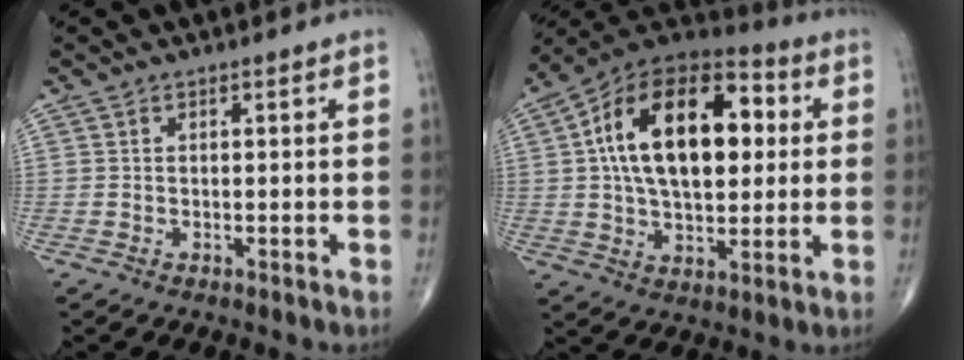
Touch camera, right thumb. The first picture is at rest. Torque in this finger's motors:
{"motor_torque": [-0.72, 1.80, 1.72, 1.05, 0.19]}